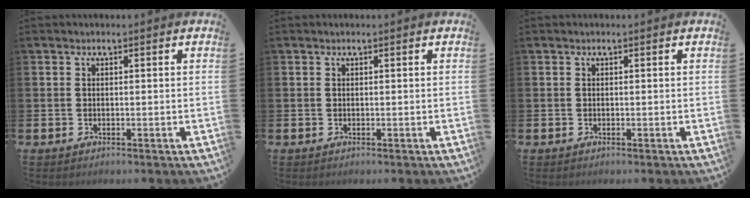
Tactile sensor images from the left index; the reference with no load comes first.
{"total": 0.0}
{"total": 0.0}